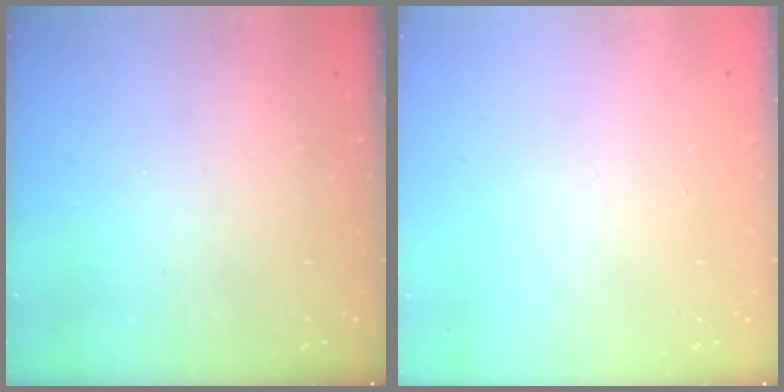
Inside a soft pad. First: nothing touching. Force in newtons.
{"total": 0.0}